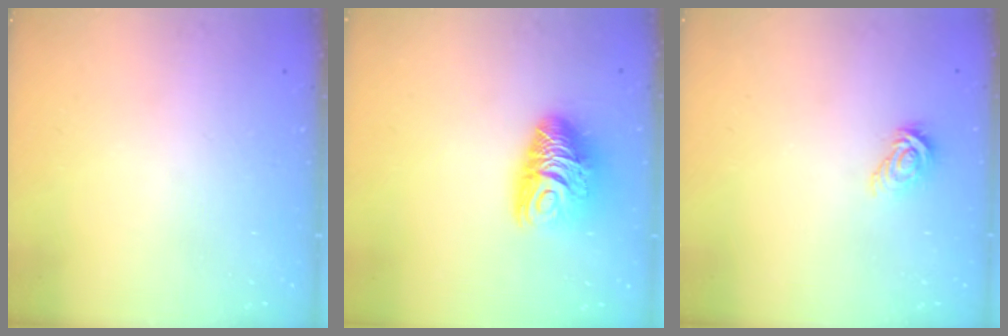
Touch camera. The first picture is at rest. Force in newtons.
{"total": 11.6, "press": 11.6, "slide": 1.3}
{"total": 7.2, "press": 7.1, "slide": 0.3}